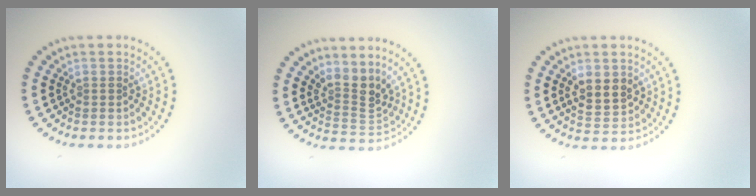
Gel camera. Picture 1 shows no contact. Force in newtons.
{"total": 3.1, "press": 2.2, "slide": 2.3}
{"total": 3.0, "press": 2.9, "slide": 0.6}